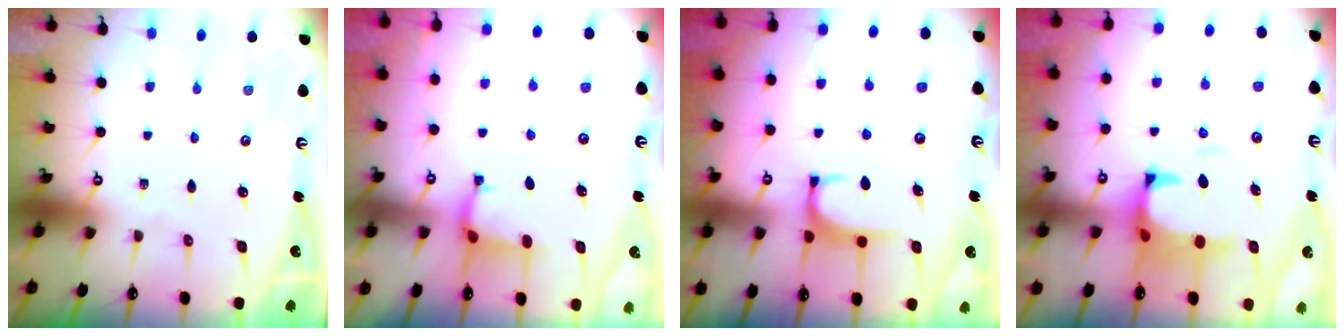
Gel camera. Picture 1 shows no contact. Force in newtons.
{"total": 2.5, "press": 2.5, "slide": 0.4}
{"total": 1.6, "press": 1.5, "slide": 0.5}
{"total": 2.7, "press": 2.5, "slide": 1.1}